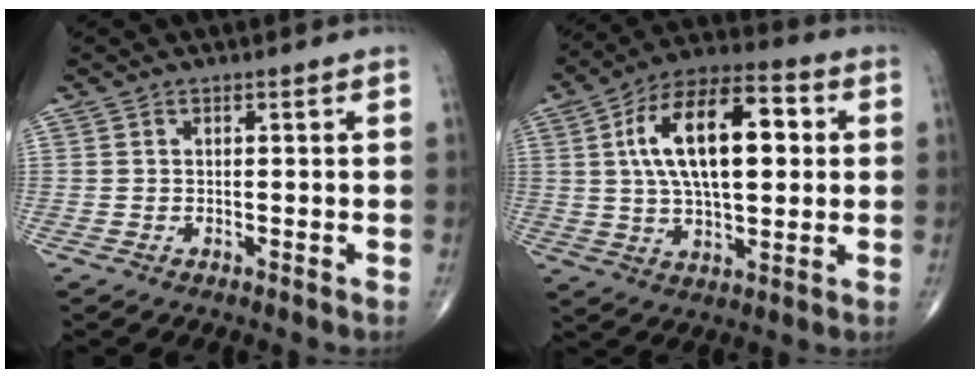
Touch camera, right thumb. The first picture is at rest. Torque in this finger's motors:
{"motor_torque": [0.81, 4.20, 0.90, 0.16, 0.49]}